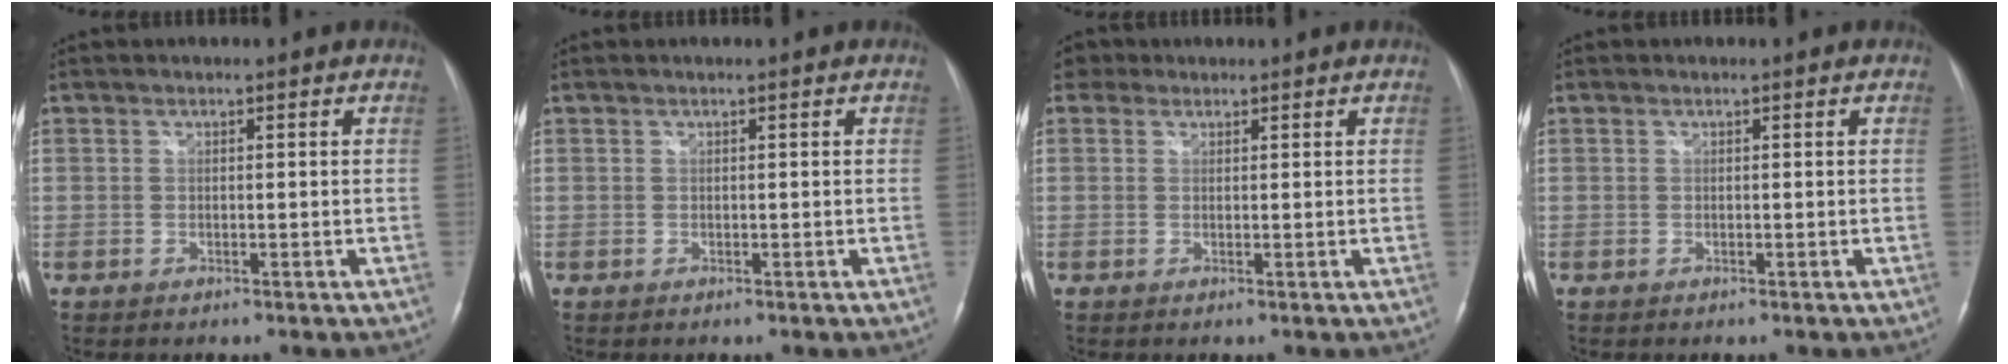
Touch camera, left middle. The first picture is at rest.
{"total": 0.0}
{"total": 2.3, "force": [1.5, 1.8, 0.2], "torque": [-0.002, 0.016, 0.022]}
{"total": 0.0}